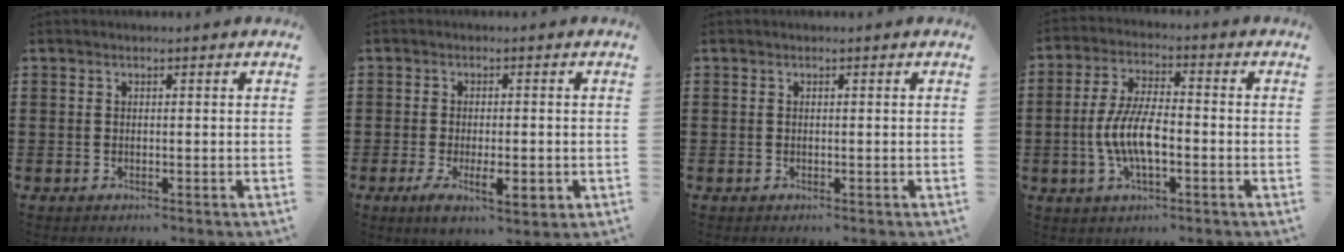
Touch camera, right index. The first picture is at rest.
{"total": 5.4, "force": [-1.7, 2.2, 4.7], "torque": [-0.090, -0.004, -0.030]}
{"total": 0.0}
{"total": 8.4, "force": [-1.7, 3.4, 7.5], "torque": [-0.170, -0.004, -0.038]}